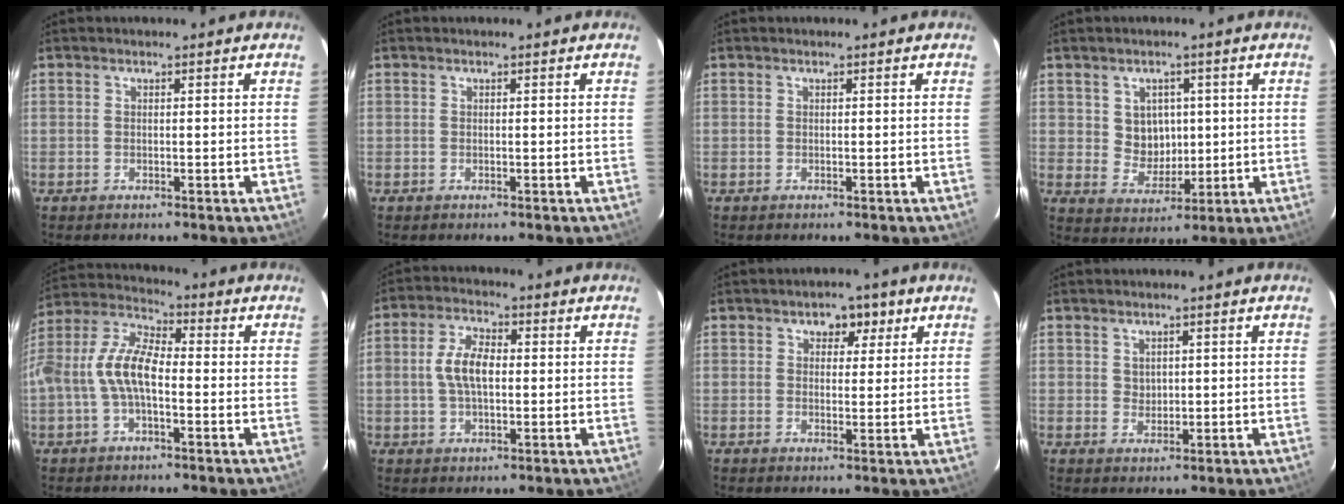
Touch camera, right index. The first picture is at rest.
{"total": 0.0}
{"total": 0.0}
{"total": 6.2, "force": [1.3, 5.7, 2.0], "torque": [-0.037, 0.005, 0.036]}
{"total": 9.8, "force": [-2.0, 4.5, 8.5], "torque": [-0.183, 0.017, -0.040]}
{"total": 7.0, "force": [0.1, 3.7, 5.9], "torque": [-0.117, 0.012, 0.003]}
{"total": 4.3, "force": [2.1, 3.1, 2.2], "torque": [-0.026, 0.009, 0.027]}
{"total": 1.8, "force": [0.8, 1.6, 0.4], "torque": [0.000, 0.002, 0.019]}